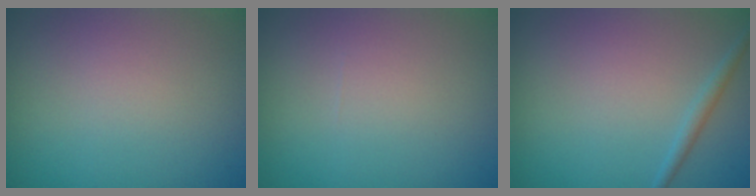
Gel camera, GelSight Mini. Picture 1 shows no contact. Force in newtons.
{"total": 0.0}
{"total": 1.2, "press": 1.2, "slide": 0.0}